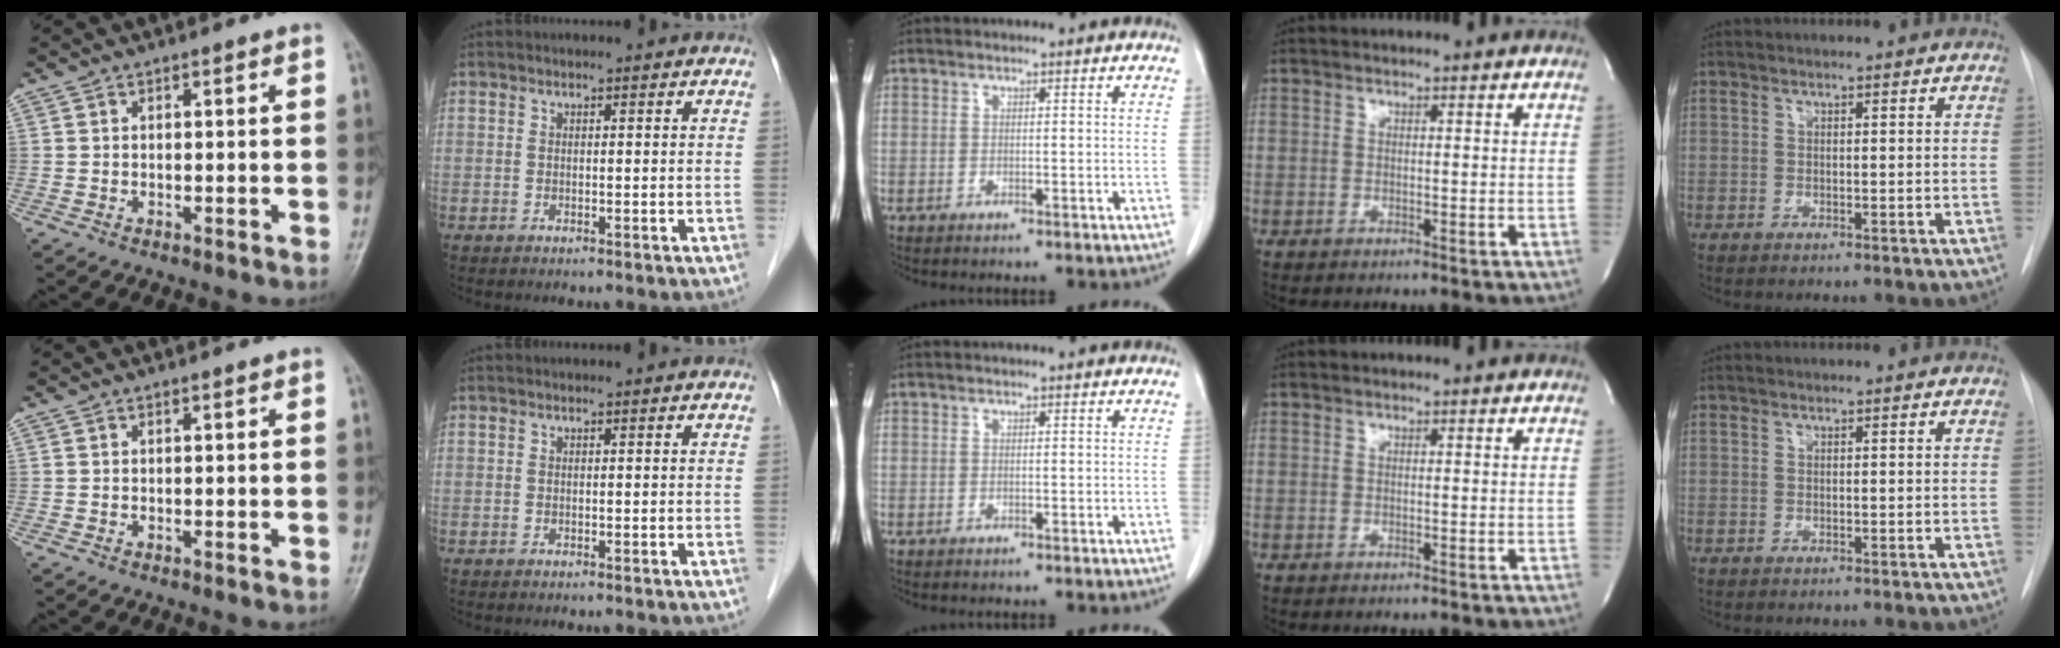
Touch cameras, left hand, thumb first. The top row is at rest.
{}